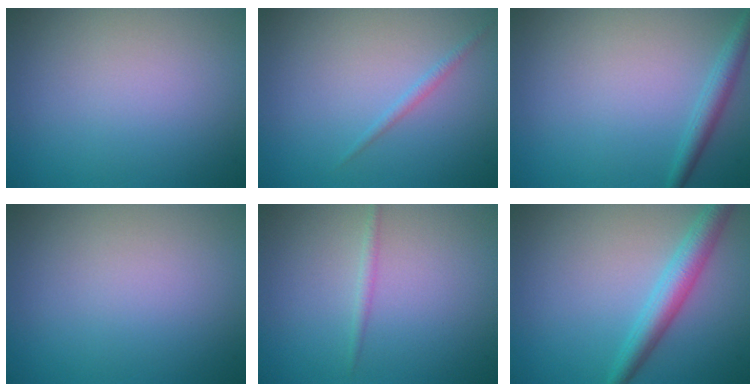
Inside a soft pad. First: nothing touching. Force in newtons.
{"total": 0.8, "press": 0.8, "slide": 0.1}
{"total": 2.0, "press": 2.0, "slide": 0.1}
{"total": 0.0}
{"total": 0.8, "press": 0.8, "slide": 0.1}
{"total": 3.6, "press": 3.6, "slide": 0.2}